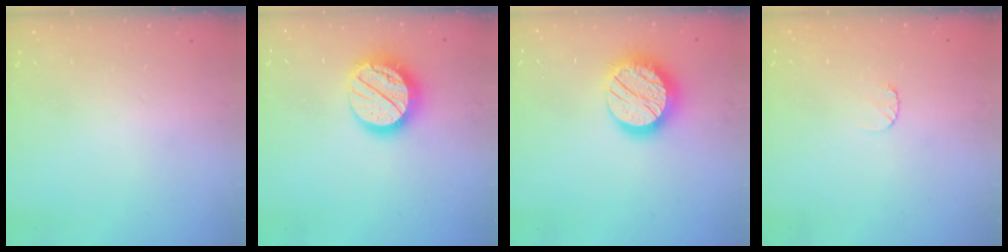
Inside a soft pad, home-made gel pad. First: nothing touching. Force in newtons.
{"total": 18.6, "press": 18.6, "slide": 1.5}
{"total": 18.1, "press": 18.0, "slide": 1.1}
{"total": 3.4, "press": 3.3, "slide": 0.3}